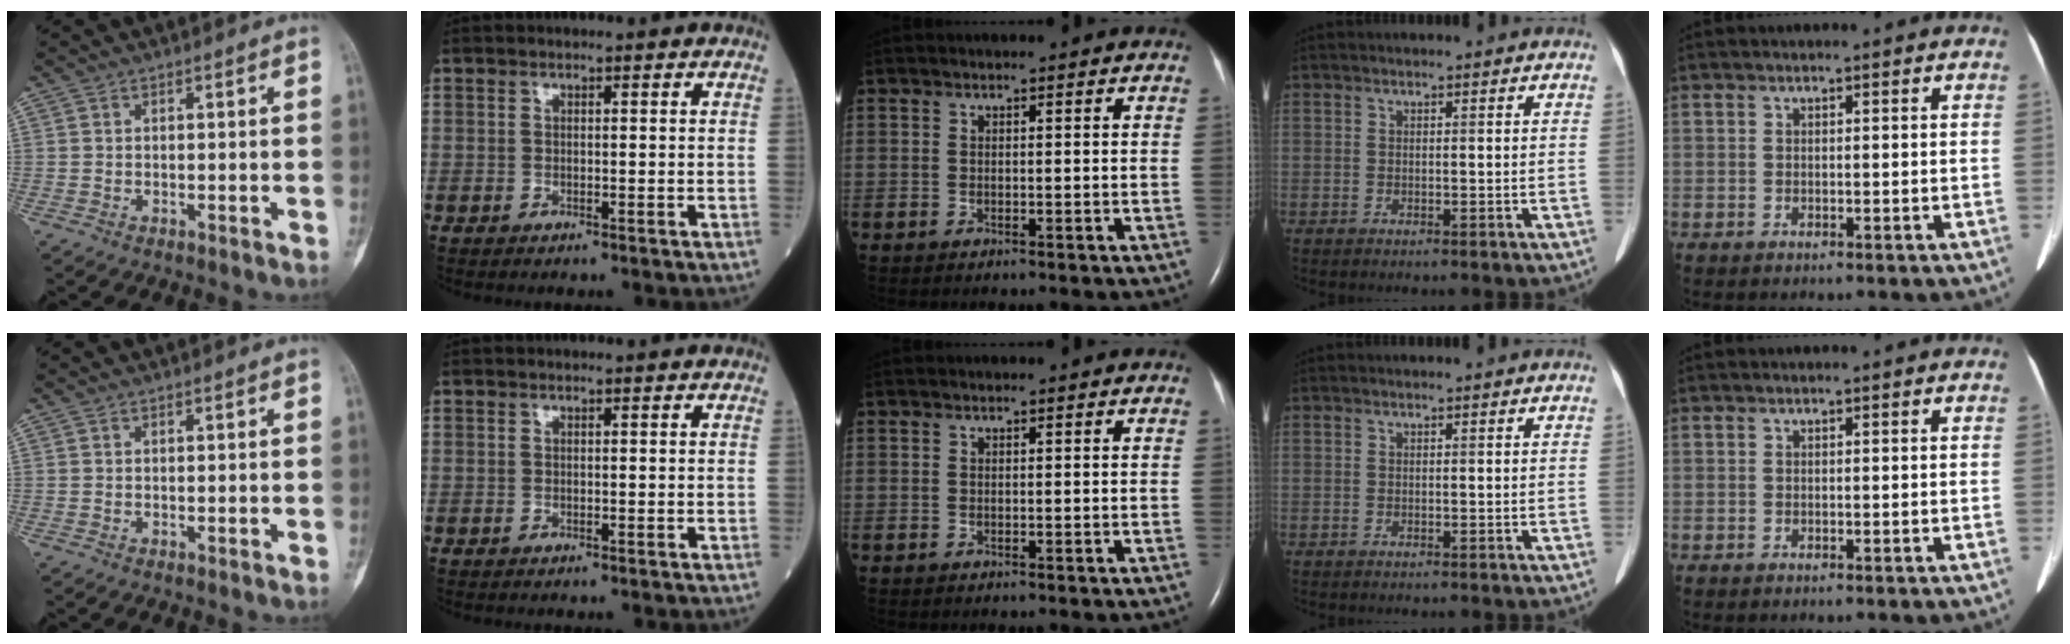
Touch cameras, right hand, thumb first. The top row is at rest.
{}